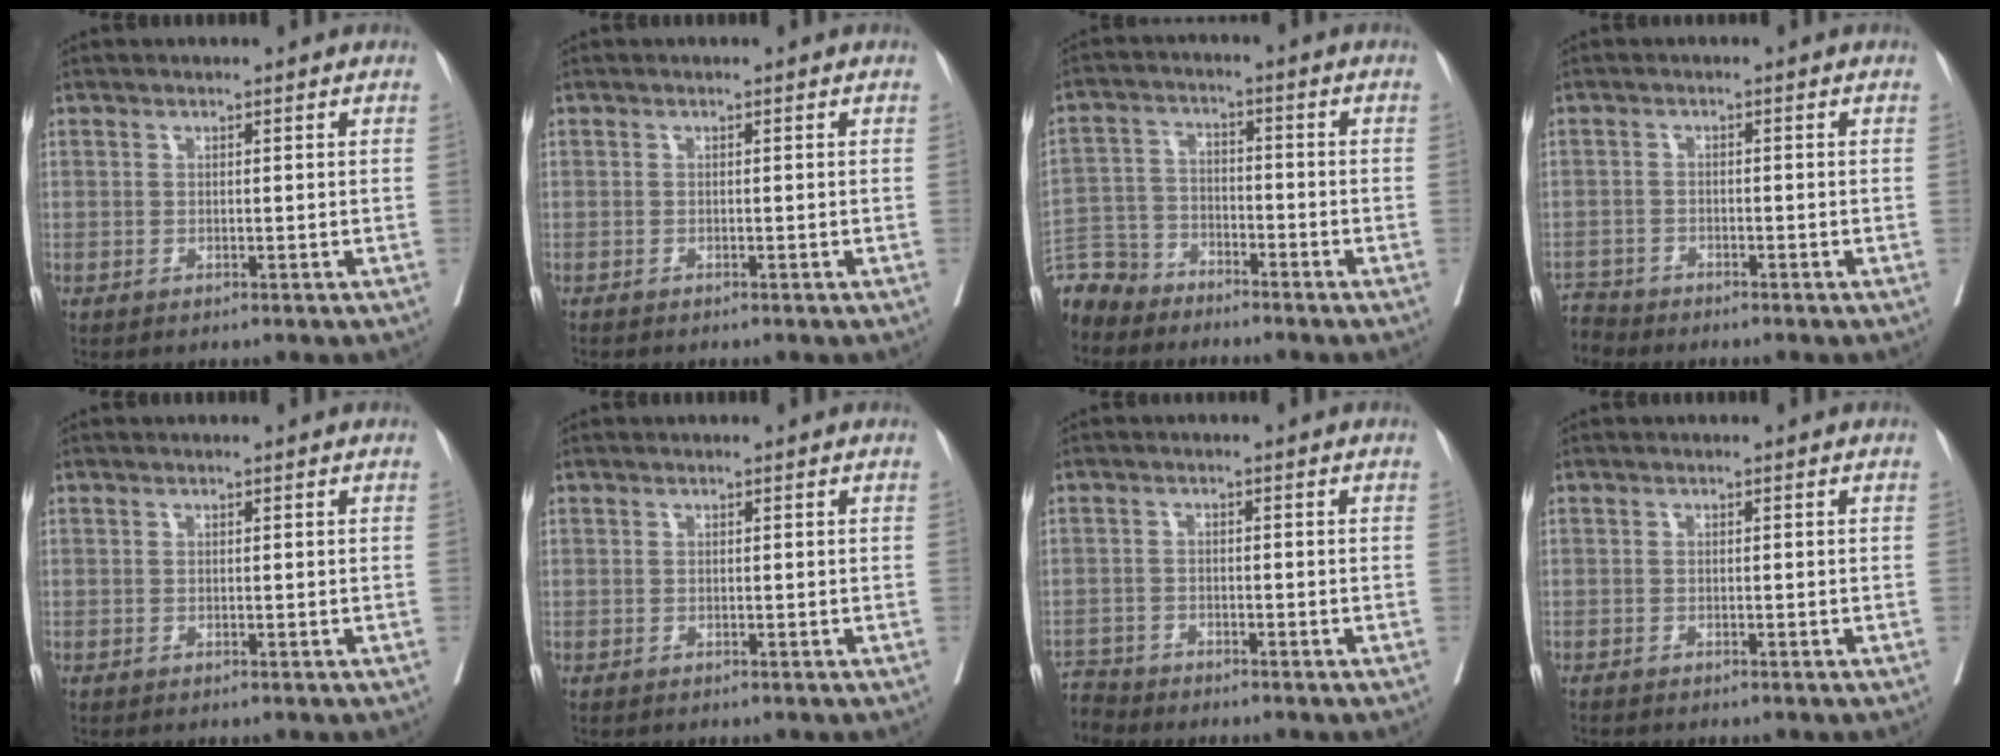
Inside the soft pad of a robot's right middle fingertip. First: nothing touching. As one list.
[{"total": 0.5, "force": [-0.5, 0.0, 0.1], "torque": [0.001, 0.001, -0.010]}, {"total": 7.0, "force": [-6.4, 2.8, -0.4], "torque": [0.009, 0.005, -0.131]}, {"total": 3.2, "force": [-3.1, 0.3, -0.9], "torque": [0.018, -0.011, -0.058]}, {"total": 0.0}, {"total": 0.0}, {"total": 3.6, "force": [-3.5, 0.3, -0.9], "torque": [0.019, -0.009, -0.067]}, {"total": 0.8, "force": [-0.8, 0.0, 0.3], "torque": [-0.004, 0.000, -0.013]}]